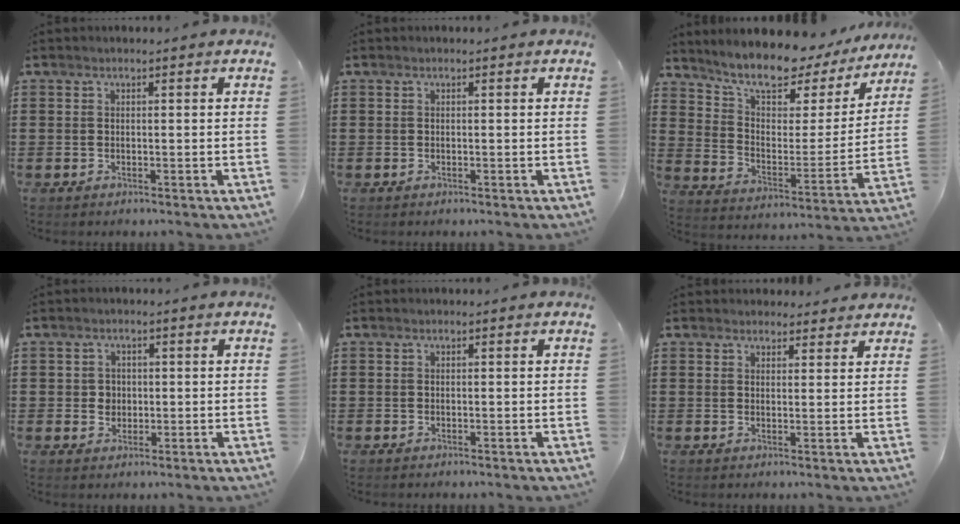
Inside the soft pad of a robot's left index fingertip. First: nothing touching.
{"total": 0.0}
{"total": 9.8, "force": [8.6, 2.3, 4.0], "torque": [-0.104, -0.061, 0.147]}
{"total": 2.2, "force": [0.1, 2.1, 0.7], "torque": [-0.022, 0.008, 0.000]}
{"total": 0.0}
{"total": 2.4, "force": [2.2, 0.8, 0.0], "torque": [0.001, -0.002, 0.042]}